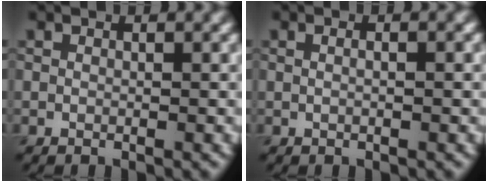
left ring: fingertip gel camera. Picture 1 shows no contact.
{"total": 2.3, "force": [0.9, 1.2, 1.7], "torque": [-0.005, 0.013, -0.014]}